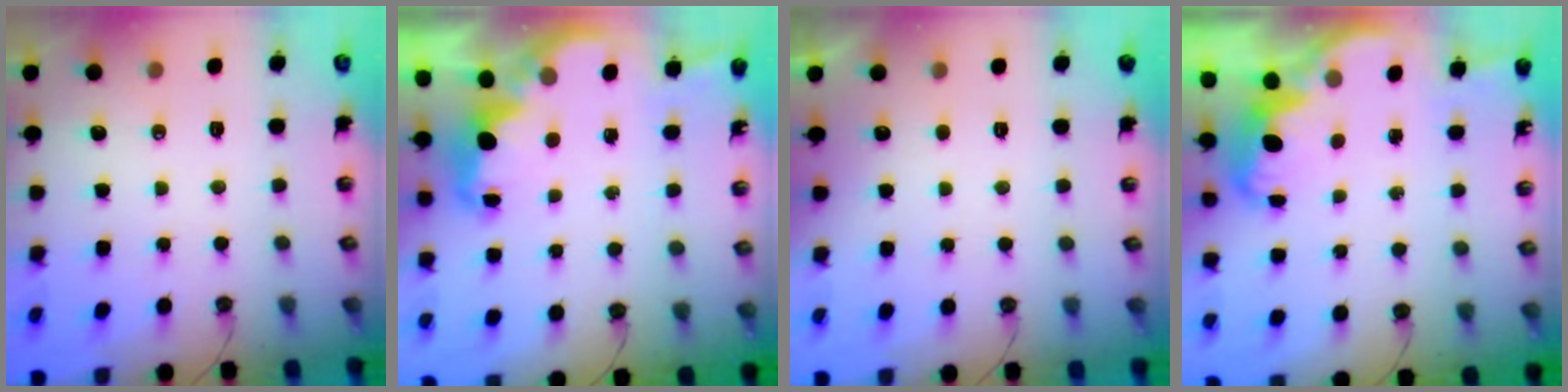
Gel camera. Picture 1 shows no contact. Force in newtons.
{"total": 2.8, "press": 2.7, "slide": 0.7}
{"total": 0.8, "press": 0.5, "slide": 0.6}
{"total": 2.6, "press": 2.6, "slide": 0.6}